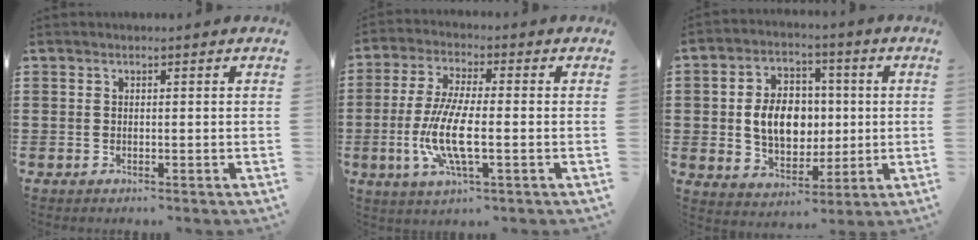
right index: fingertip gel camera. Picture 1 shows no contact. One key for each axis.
{"total": 9.3, "fx": -2.3, "fy": 2.4, "fz": 8.6, "tx": -0.193, "ty": -0.016, "tz": -0.051}
{"total": 8.9, "fx": 0.1, "fy": 6.6, "fz": 5.9, "tx": -0.115, "ty": 0.008, "tz": -0.004}